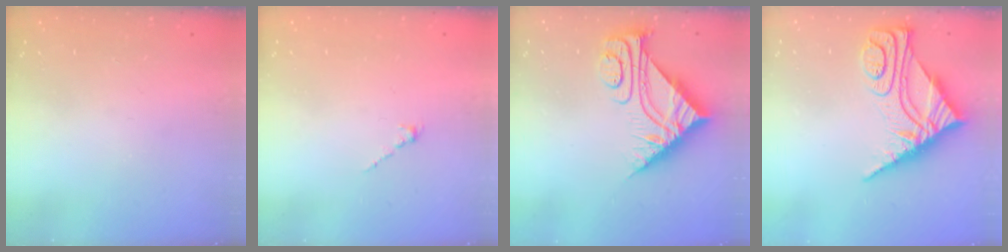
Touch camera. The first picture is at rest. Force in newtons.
{"total": 0.0}
{"total": 9.3, "press": 9.2, "slide": 0.9}
{"total": 11.3, "press": 11.2, "slide": 1.1}